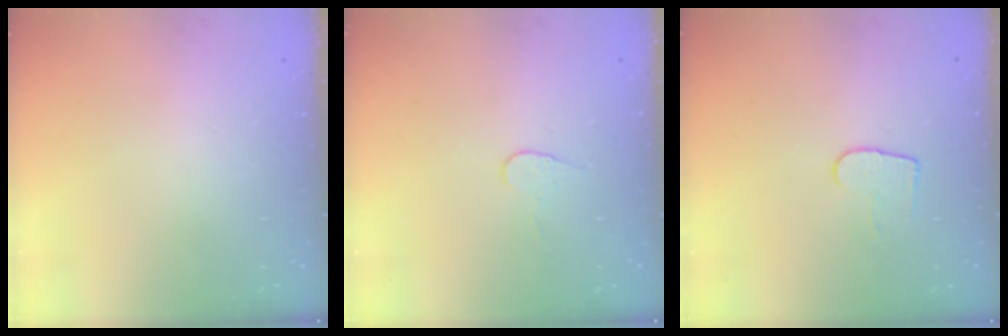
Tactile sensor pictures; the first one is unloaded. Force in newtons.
{"total": 3.8, "press": 3.8, "slide": 0.4}
{"total": 6.3, "press": 6.3, "slide": 0.6}